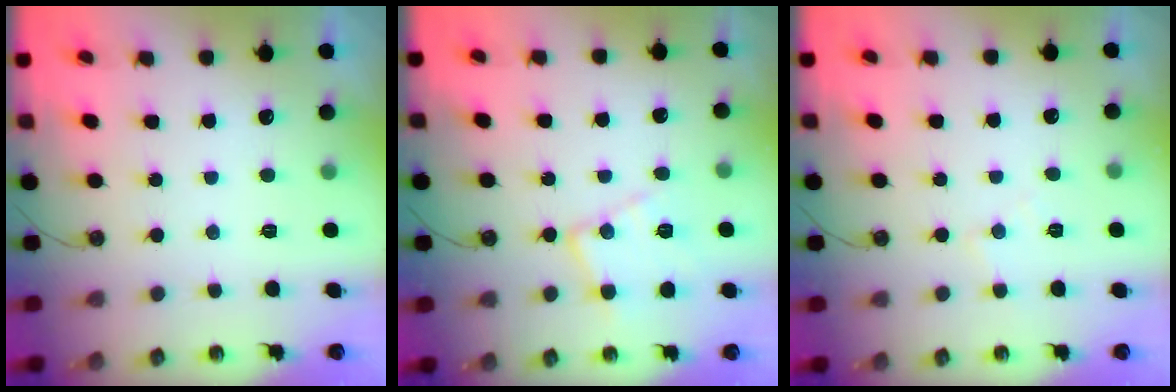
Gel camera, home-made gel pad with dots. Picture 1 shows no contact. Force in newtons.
{"total": 13.2, "press": 13.1, "slide": 1.0}
{"total": 4.9, "press": 4.8, "slide": 0.8}